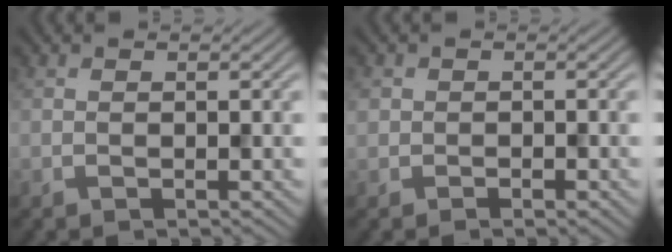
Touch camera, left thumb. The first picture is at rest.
{"total": 1.5, "force": [-0.5, 1.4, 0.5], "torque": [-0.006, -0.005, -0.012]}